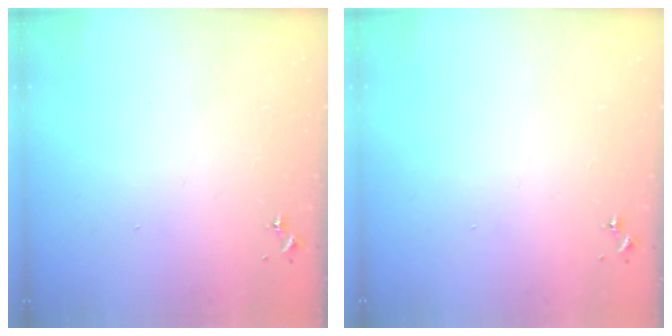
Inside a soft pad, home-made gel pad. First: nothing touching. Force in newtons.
{"total": 0.0}